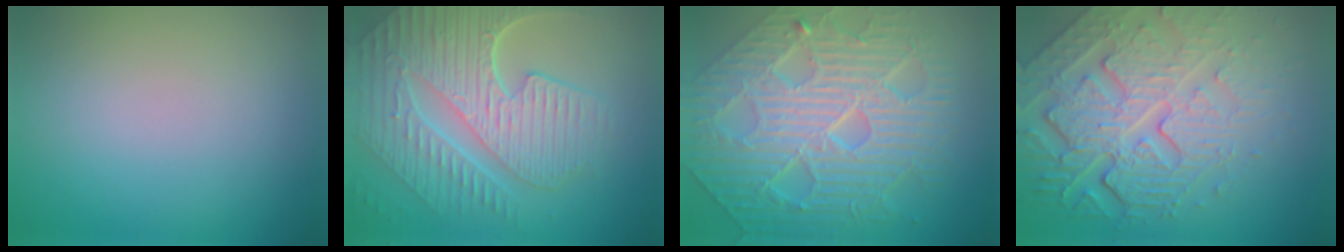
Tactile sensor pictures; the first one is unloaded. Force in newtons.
{"total": 9.6, "press": 6.5, "slide": 7.1}
{"total": 10.8, "press": 7.4, "slide": 7.9}
{"total": 8.0, "press": 6.0, "slide": 5.3}